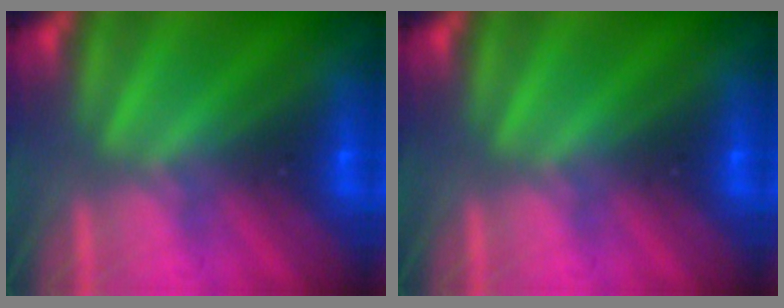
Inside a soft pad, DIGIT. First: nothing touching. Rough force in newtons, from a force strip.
{"total": 0.0}